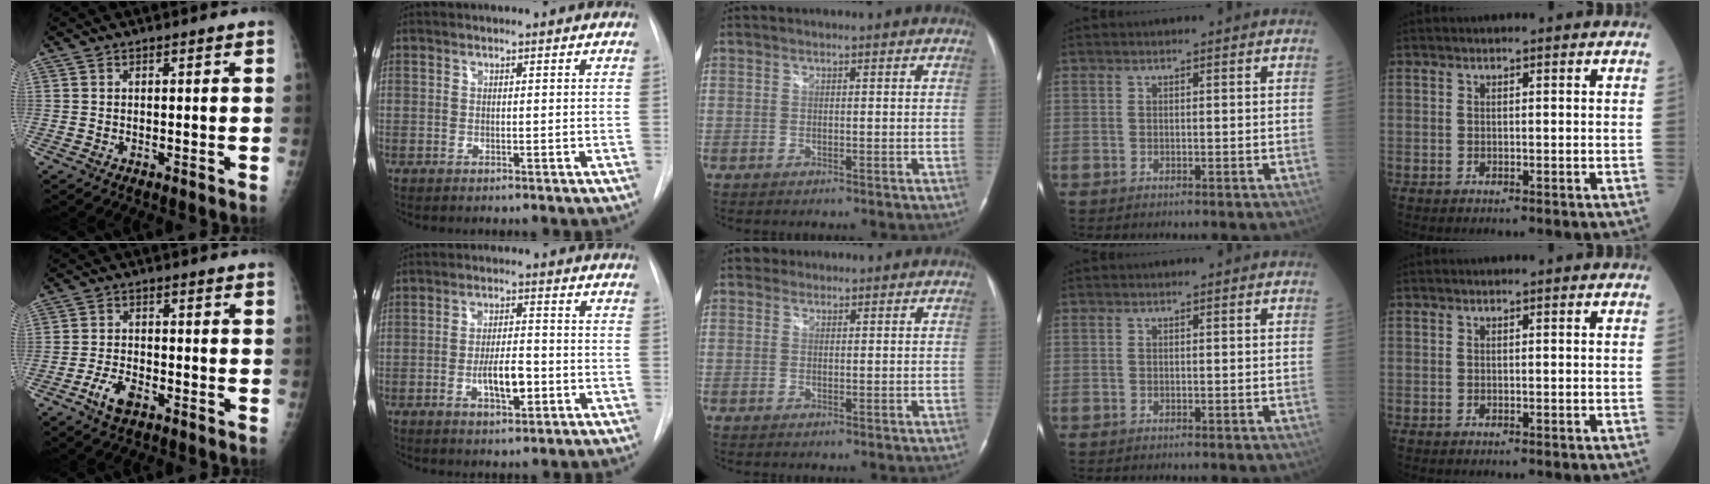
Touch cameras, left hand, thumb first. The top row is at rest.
{"thumb": {"total": 4.8, "force": [-2.9, 2.2, 3.3], "torque": [-0.065, 0.017, -0.050]}, "index": {"total": 6.0, "force": [-2.2, 2.0, 5.2], "torque": [-0.091, -0.003, -0.034]}, "middle": {"total": 1.5, "force": [1.0, 1.1, -0.1], "torque": [0.008, 0.010, 0.010]}}